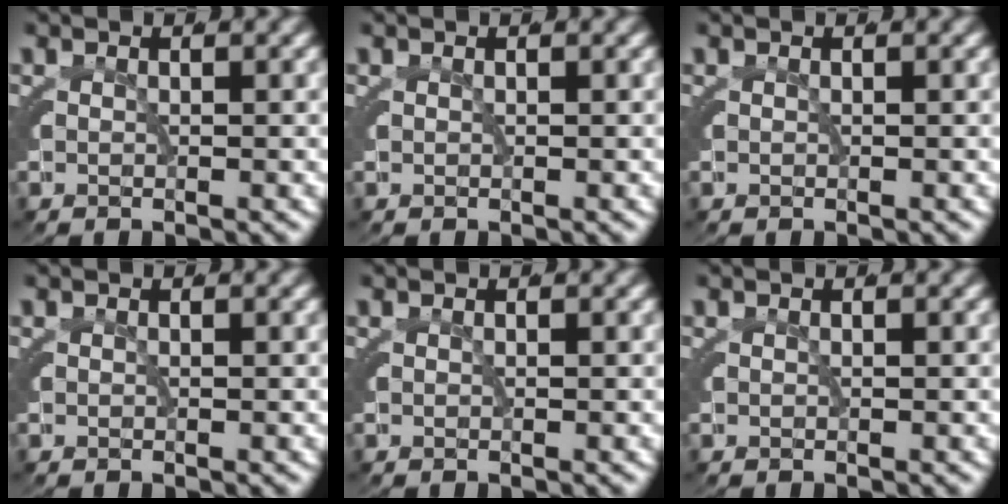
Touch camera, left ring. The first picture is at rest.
{"total": 0.0}
{"total": 0.0}
{"total": 0.0}
{"total": 0.0}
{"total": 0.0}